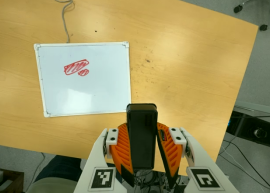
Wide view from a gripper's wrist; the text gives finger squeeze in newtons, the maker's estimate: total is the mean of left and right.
{"total": 9.1, "left": 7.4, "right": 10.8}